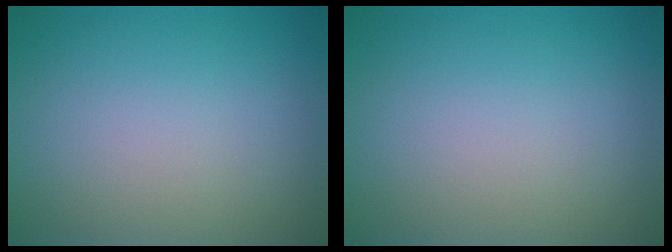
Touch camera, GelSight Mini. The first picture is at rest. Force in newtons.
{"total": 0.0}